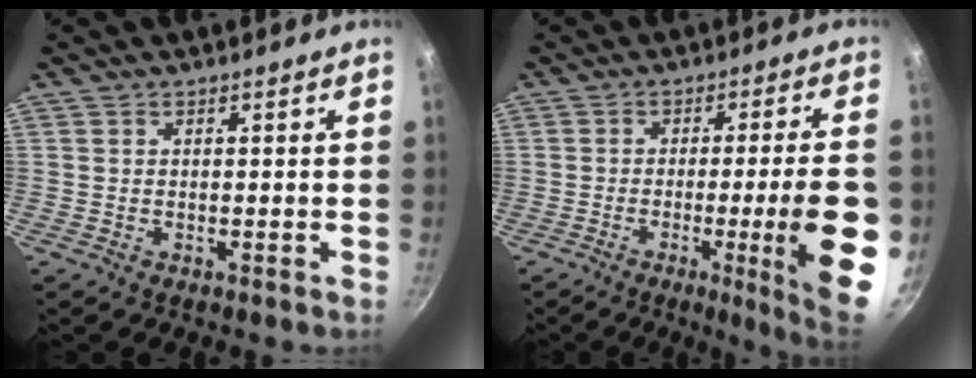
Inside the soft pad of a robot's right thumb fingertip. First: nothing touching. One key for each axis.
{"total": 15.1, "fx": -3.7, "fy": 1.0, "fz": 14.6, "tx": -0.185, "ty": 0.013, "tz": -0.044}